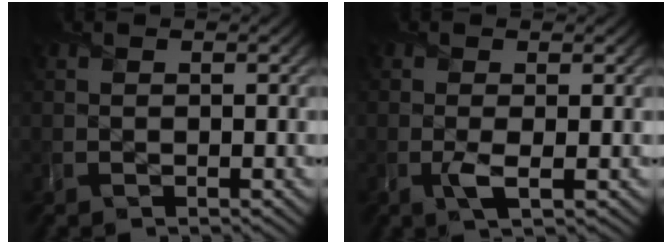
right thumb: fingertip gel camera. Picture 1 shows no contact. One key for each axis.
{"total": 1.9, "fx": -0.3, "fy": 0.6, "fz": 1.8, "tx": -0.039, "ty": -0.004, "tz": -0.010}